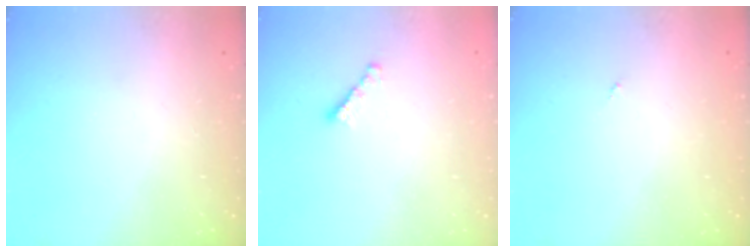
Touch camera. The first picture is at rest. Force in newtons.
{"total": 3.0, "press": 3.0, "slide": 0.1}
{"total": 0.0}